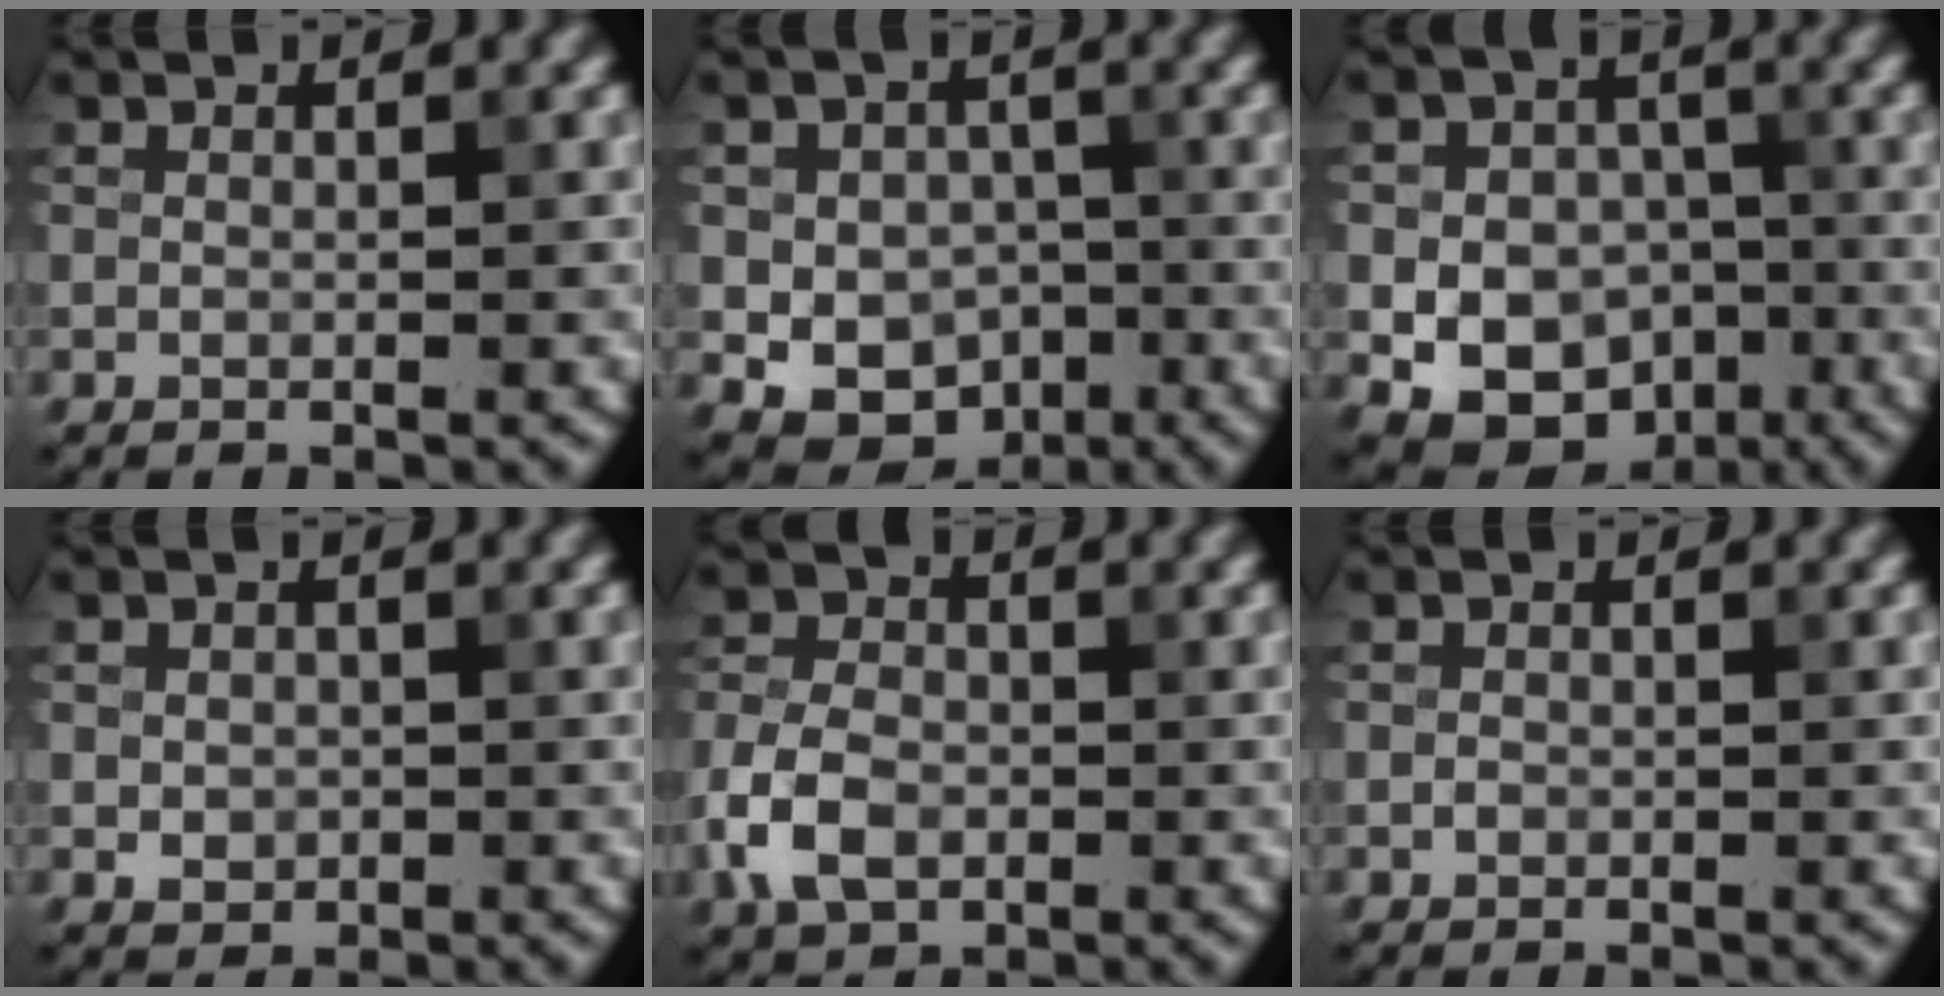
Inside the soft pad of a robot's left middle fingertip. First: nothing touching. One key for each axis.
{"total": 7.4, "fx": -2.1, "fy": 6.0, "fz": 3.6, "tx": -0.032, "ty": -0.011, "tz": -0.047}
{"total": 10.3, "fx": -3.4, "fy": 8.5, "fz": 4.8, "tx": -0.049, "ty": -0.023, "tz": -0.072}
{"total": 1.4, "fx": -0.1, "fy": 1.2, "fz": 0.7, "tx": -0.011, "ty": -0.004, "tz": -0.004}
{"total": 5.1, "fx": -1.9, "fy": 3.5, "fz": 3.3, "tx": -0.073, "ty": 0.001, "tz": -0.043}
{"total": 0.6, "fx": -0.2, "fy": 0.5, "fz": 0.2, "tx": -0.001, "ty": -0.002, "tz": -0.005}